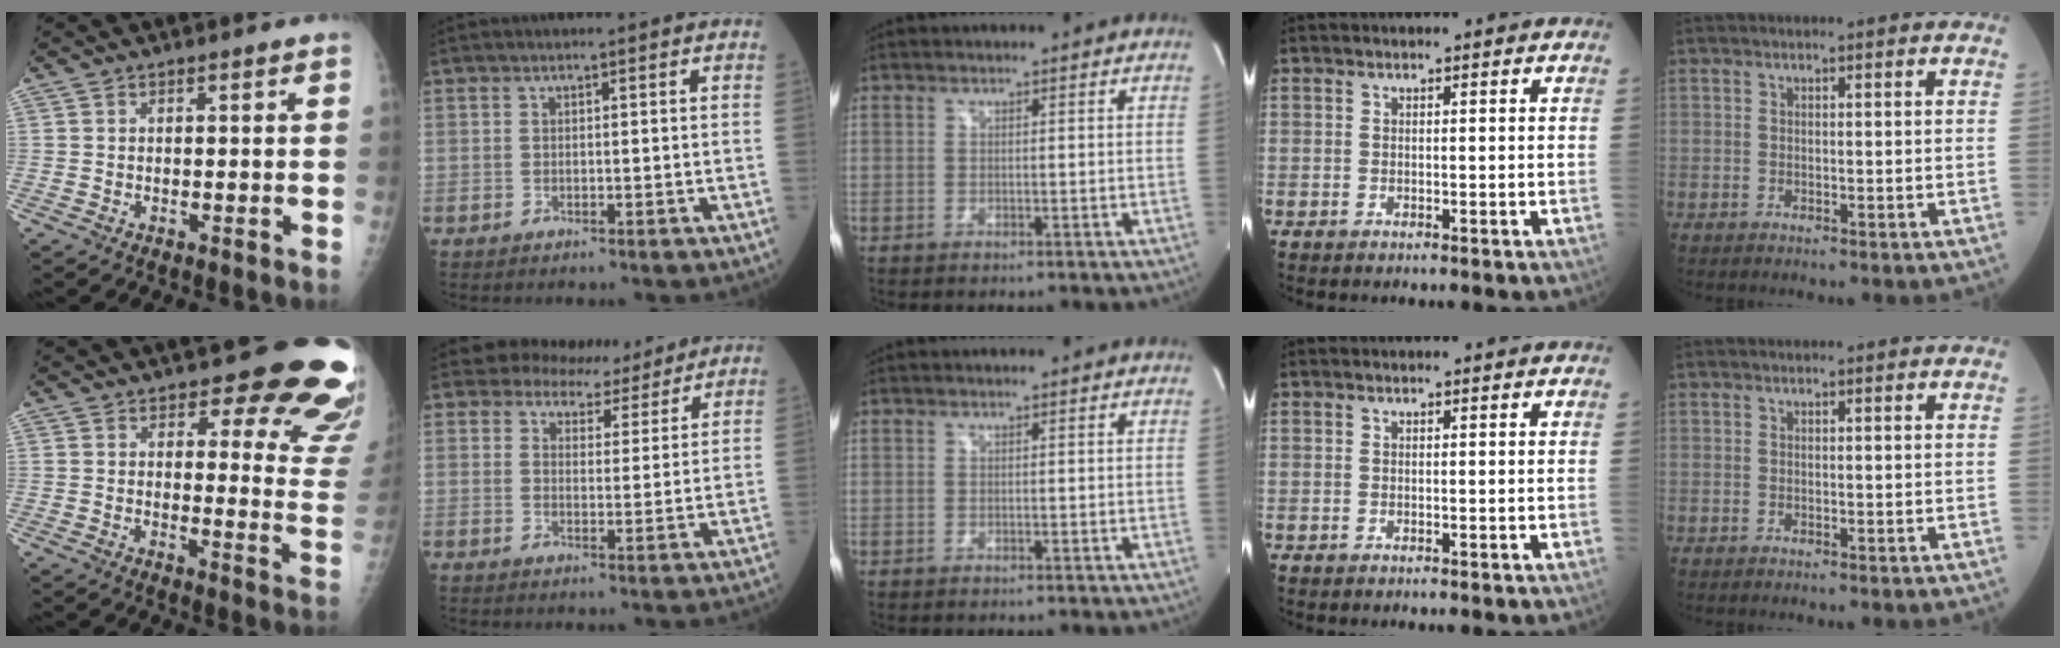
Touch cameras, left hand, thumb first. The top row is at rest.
{"thumb": {"total": 16.5, "force": [12.8, 6.3, 8.3], "torque": [-0.034, -0.092, 0.121]}, "index": {"total": 9.1, "force": [8.5, 3.2, 0.8], "torque": [0.004, 0.004, 0.105]}}